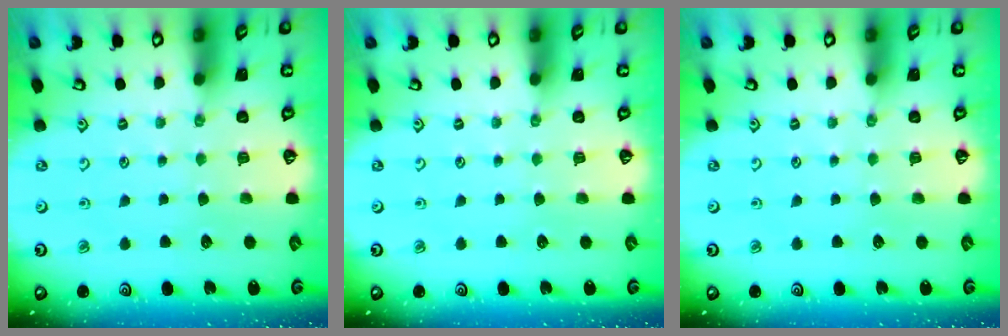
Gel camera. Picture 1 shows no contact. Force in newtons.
{"total": 0.0}
{"total": 0.0}